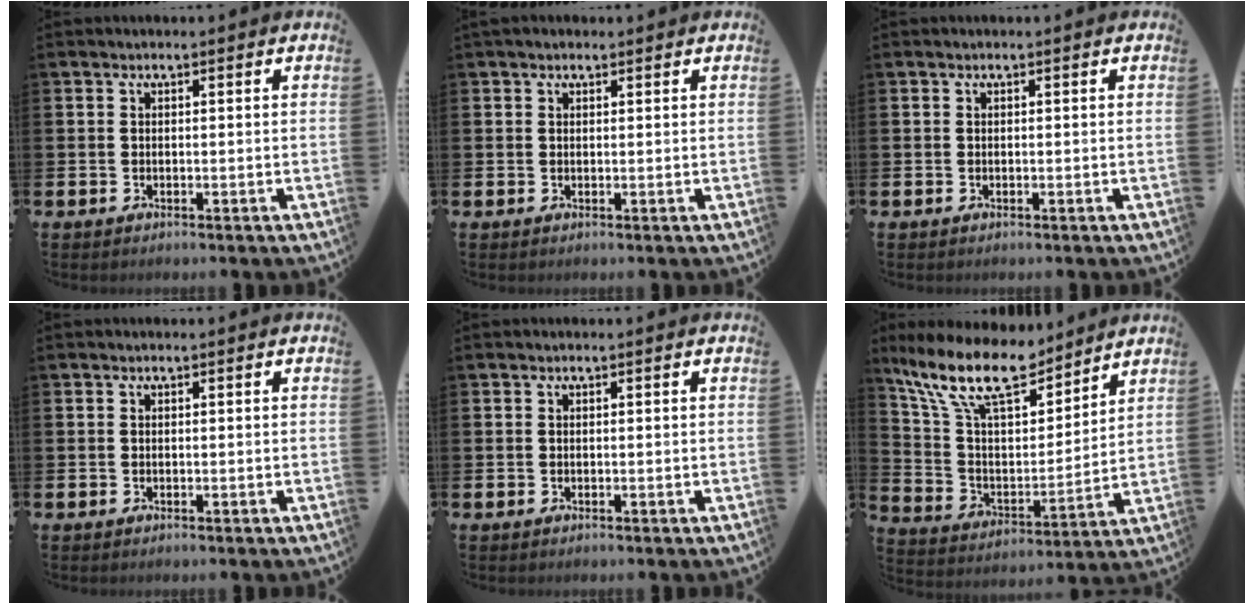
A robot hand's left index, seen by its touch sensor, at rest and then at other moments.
{"total": 0.9, "force": [0.8, 0.5, 0.2], "torque": [0.004, 0.002, 0.011]}
{"total": 0.0}
{"total": 0.0}
{"total": 0.0}
{"total": 13.4, "force": [11.0, 4.2, 6.4], "torque": [-0.167, -0.058, 0.197]}